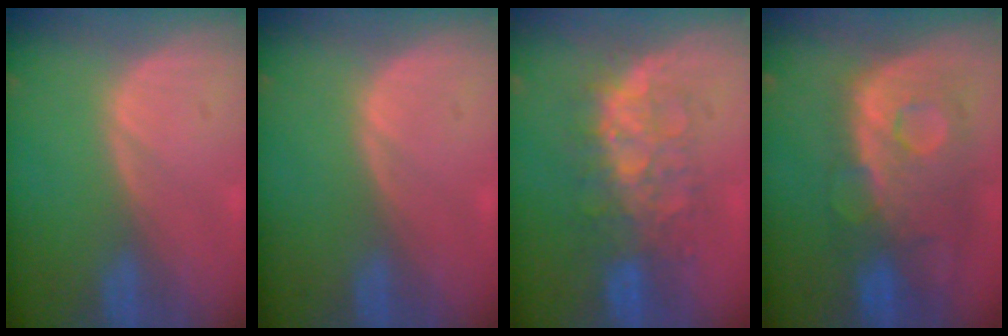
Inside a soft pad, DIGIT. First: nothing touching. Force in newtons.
{"total": 0.0}
{"total": 8.2, "press": 8.0, "slide": 1.5}
{"total": 11.3, "press": 9.8, "slide": 5.7}